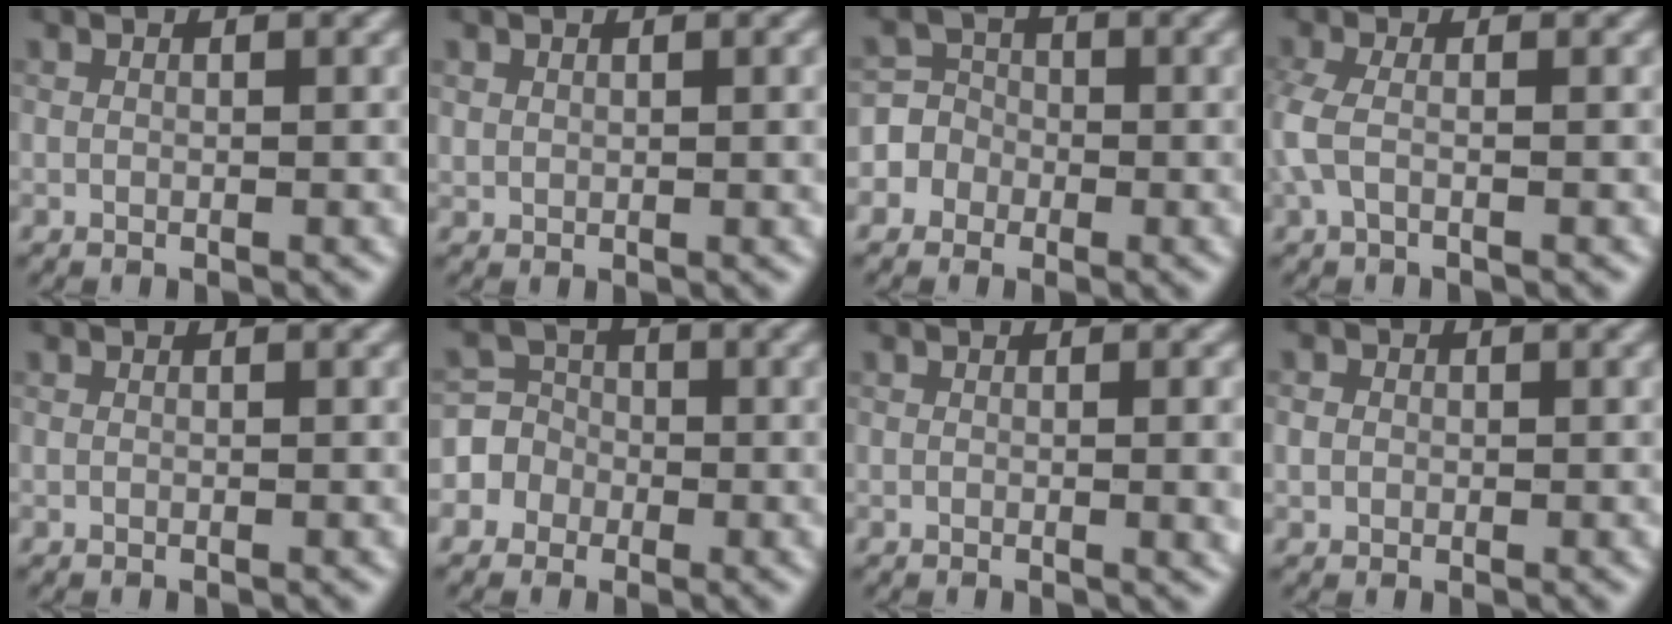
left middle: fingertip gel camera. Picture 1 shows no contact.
{"total": 0.7, "force": [0.4, 0.2, 0.5], "torque": [-0.010, 0.001, 0.021]}
{"total": 4.0, "force": [-2.2, 3.4, -0.2], "torque": [0.022, 0.015, -0.050]}
{"total": 2.1, "force": [-1.1, 0.5, 1.8], "torque": [-0.067, 0.005, -0.015]}
{"total": 0.0}
{"total": 4.5, "force": [-2.3, 3.8, -0.3], "torque": [0.020, 0.018, -0.050]}
{"total": 2.3, "force": [0.1, 0.9, 2.1], "torque": [-0.014, 0.006, 0.008]}
{"total": 0.7, "force": [-0.4, 0.6, -0.1], "torque": [-0.007, 0.006, 0.007]}